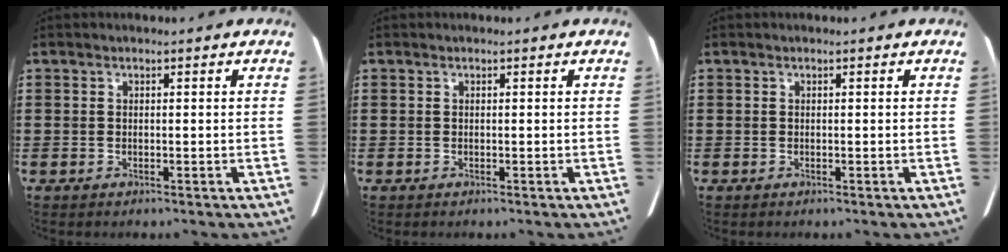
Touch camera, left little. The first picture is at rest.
{"total": 0.0}
{"total": 0.0}